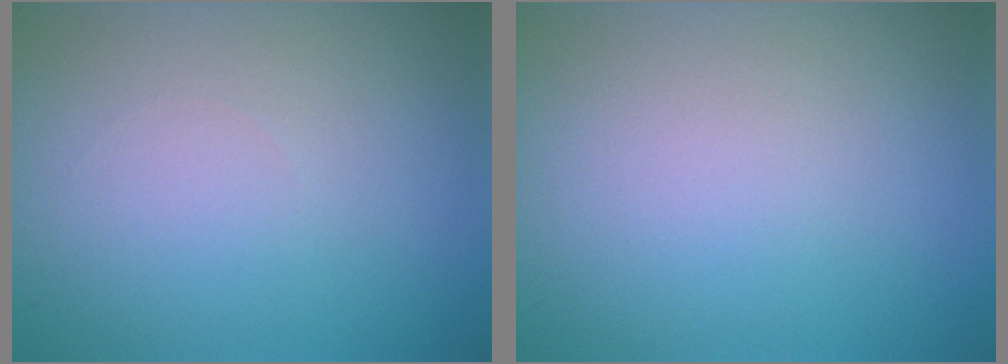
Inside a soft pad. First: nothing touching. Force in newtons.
{"total": 0.0}